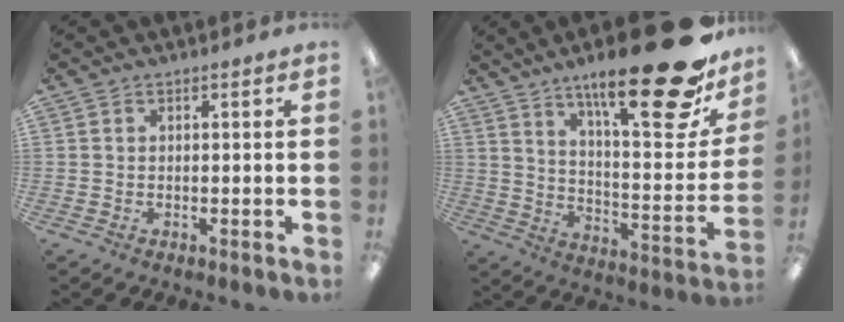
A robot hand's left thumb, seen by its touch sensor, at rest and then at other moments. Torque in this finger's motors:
{"motor_torque": [0.60, 0.43, 1.84, -0.93, 0.10]}